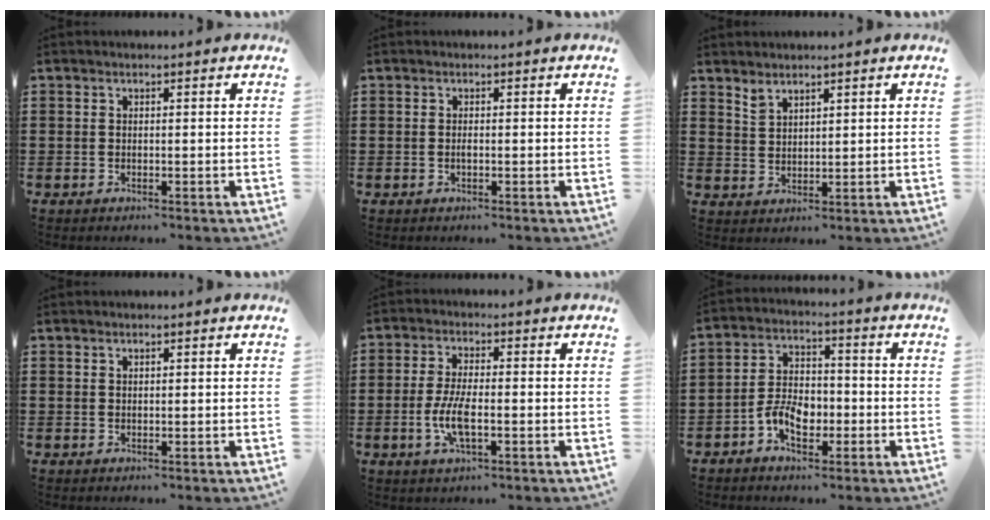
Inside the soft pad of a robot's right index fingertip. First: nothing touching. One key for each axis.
{"total": 0.7, "fx": -0.2, "fy": 0.0, "fz": 0.7, "tx": -0.016, "ty": -0.008, "tz": -0.002}
{"total": 2.2, "fx": 2.0, "fy": 0.7, "fz": 0.5, "tx": -0.014, "ty": 0.001, "tz": 0.039}
{"total": 0.5, "fx": 0.4, "fy": 0.3, "fz": 0.2, "tx": -0.005, "ty": 0.001, "tz": 0.007}
{"total": 6.0, "fx": -1.6, "fy": 1.8, "fz": 5.5, "tx": -0.121, "ty": -0.006, "tz": -0.033}
{"total": 6.2, "fx": -2.5, "fy": 3.8, "fz": 4.1, "tx": -0.089, "ty": -0.001, "tz": -0.051}